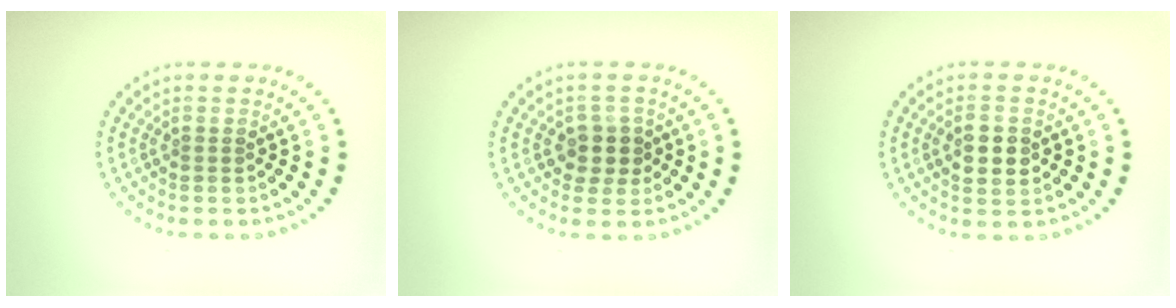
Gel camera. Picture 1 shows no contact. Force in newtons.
{"total": 2.5, "press": 2.2, "slide": 1.0}
{"total": 2.7, "press": 2.7, "slide": 0.1}